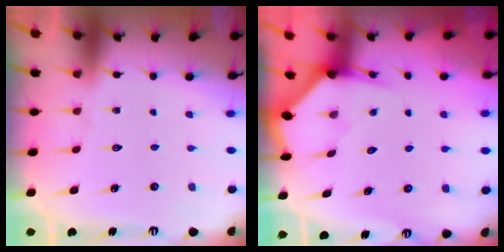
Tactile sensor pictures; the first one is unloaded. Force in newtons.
{"total": 3.3, "press": 3.2, "slide": 0.3}